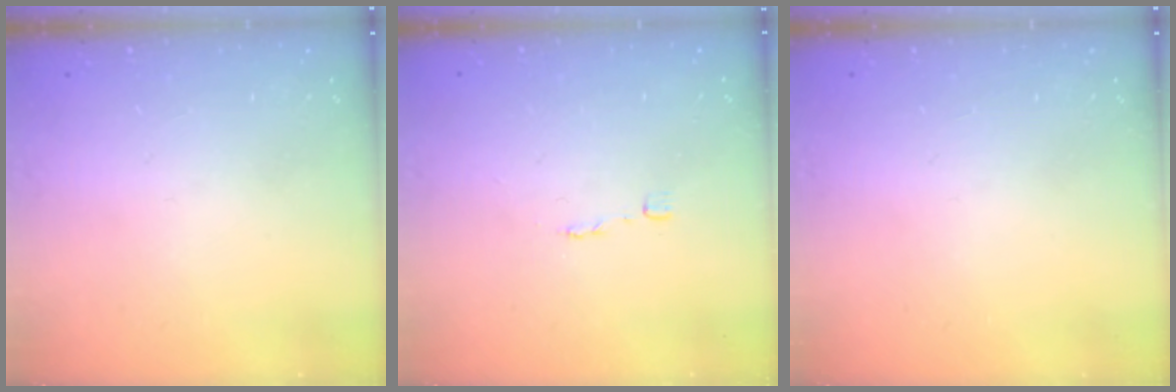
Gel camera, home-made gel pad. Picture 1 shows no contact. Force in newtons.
{"total": 1.8, "press": 1.8, "slide": 0.1}
{"total": 0.0}